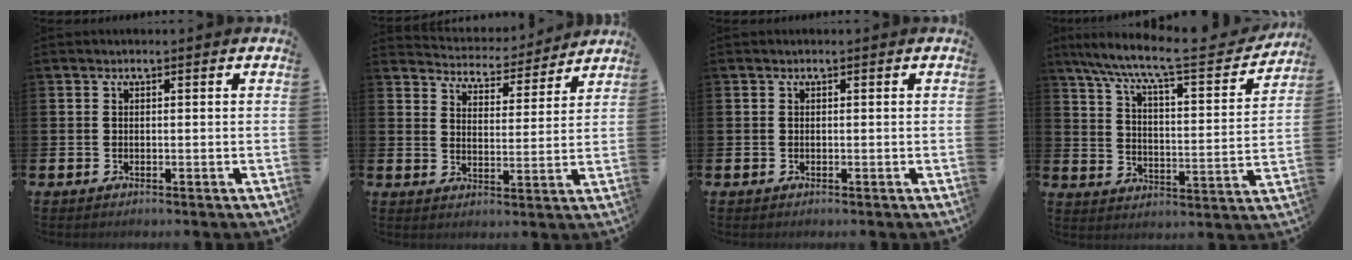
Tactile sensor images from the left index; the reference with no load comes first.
{"total": 4.8, "force": [4.7, 0.9, 0.0], "torque": [-0.016, -0.043, 0.078]}
{"total": 0.0}
{"total": 8.6, "force": [7.5, 1.2, 4.1], "torque": [-0.100, -0.056, 0.118]}